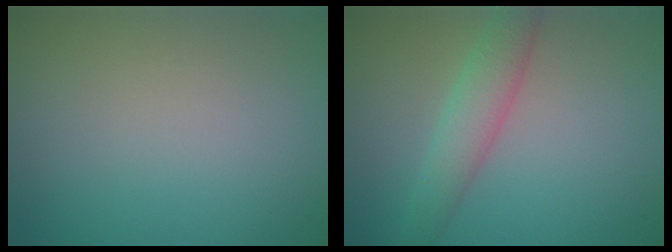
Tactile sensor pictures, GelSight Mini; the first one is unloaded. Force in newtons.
{"total": 3.4, "press": 3.4, "slide": 0.2}